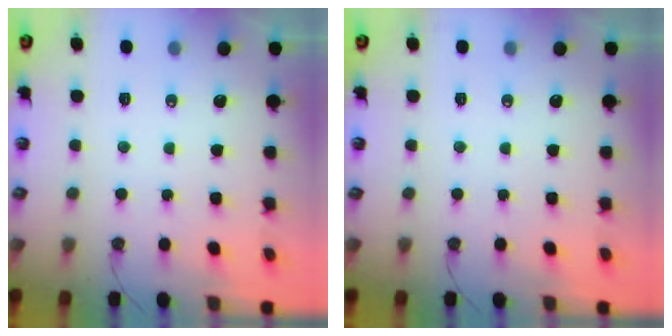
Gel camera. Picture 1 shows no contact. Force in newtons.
{"total": 0.0}